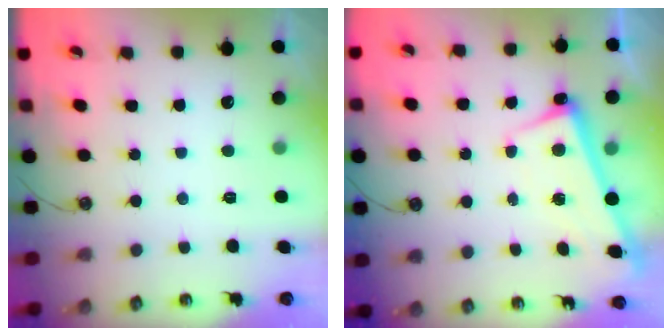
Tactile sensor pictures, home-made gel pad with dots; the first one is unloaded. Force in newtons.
{"total": 2.7, "press": 2.6, "slide": 0.5}